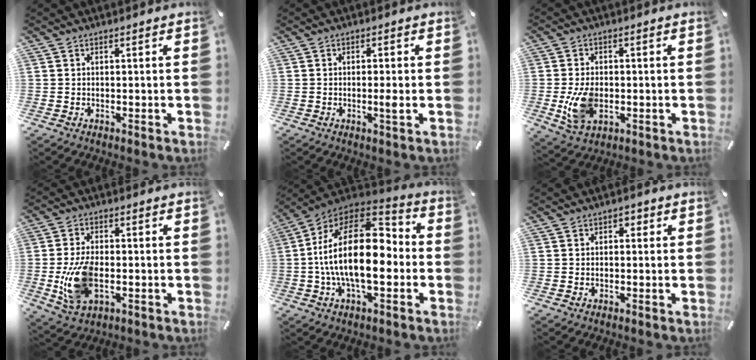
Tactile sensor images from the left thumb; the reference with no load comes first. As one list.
[{"total": 2.9, "force": [-0.6, 0.3, 2.8], "torque": [-0.047, -0.003, -0.011]}, {"total": 9.1, "force": [-1.5, 6.0, 6.6], "torque": [-0.138, -0.001, -0.026]}, {"total": 12.2, "force": [-2.2, 7.2, 9.7], "torque": [-0.205, -0.011, -0.036]}, {"total": 23.0, "force": [-2.1, 12.3, 19.3], "torque": [-0.362, 0.009, -0.038]}, {"total": 1.7, "force": [-0.3, 1.3, 1.0], "torque": [-0.012, 0.002, -0.010]}]